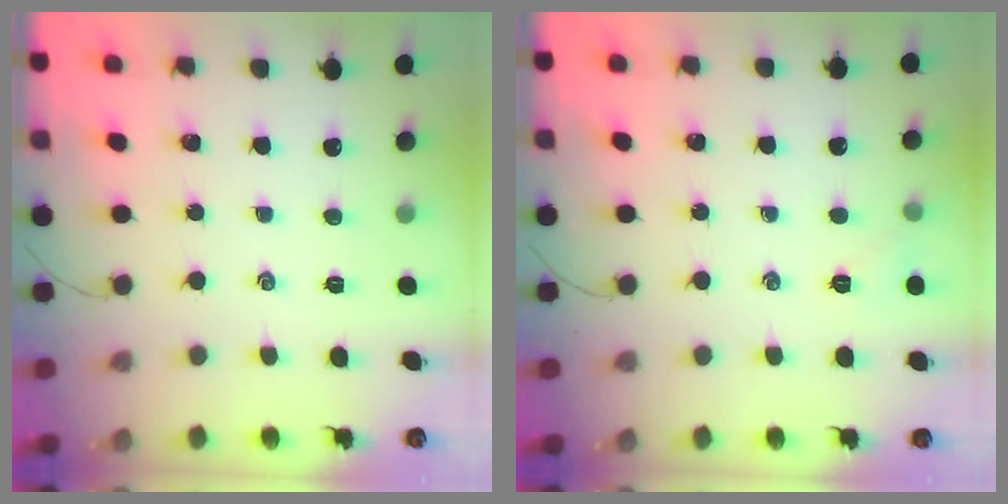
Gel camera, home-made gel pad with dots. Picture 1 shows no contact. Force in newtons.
{"total": 4.3, "press": 4.1, "slide": 1.3}